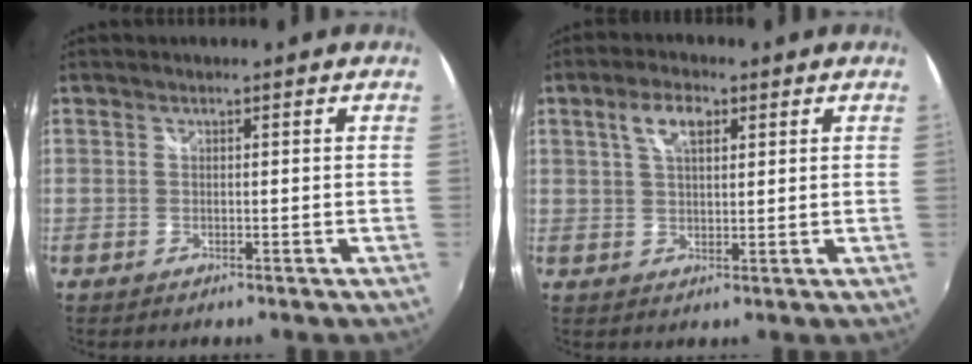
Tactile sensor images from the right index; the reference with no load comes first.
{"total": 5.3, "force": [2.3, 2.6, 4.0], "torque": [-0.074, 0.013, 0.040]}